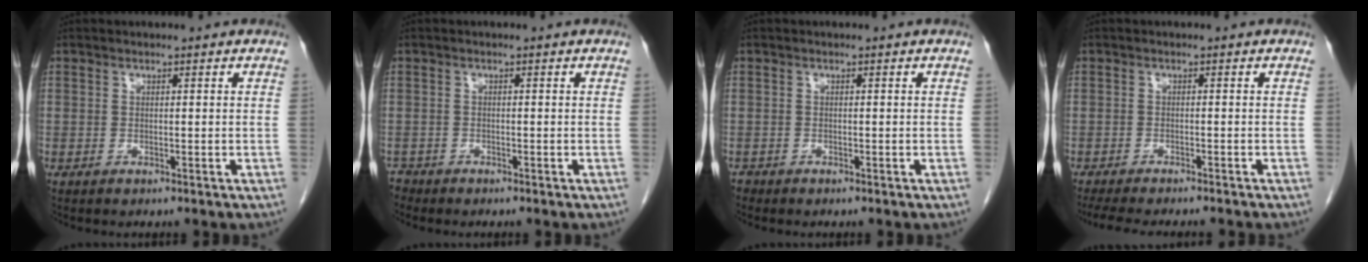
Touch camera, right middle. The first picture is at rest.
{"total": 1.3, "force": [-1.2, 0.5, -0.3], "torque": [0.001, -0.002, -0.024]}
{"total": 0.8, "force": [-0.7, 0.4, 0.0], "torque": [-0.007, 0.000, -0.014]}
{"total": 11.4, "force": [-10.0, 1.6, 5.1], "torque": [-0.068, -0.016, -0.133]}